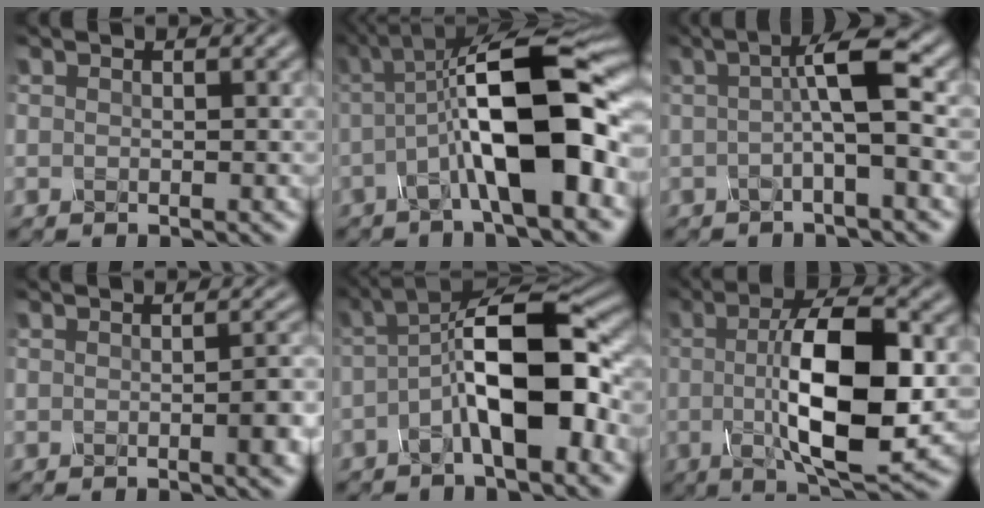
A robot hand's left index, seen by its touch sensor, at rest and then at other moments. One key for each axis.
{"total": 11.8, "fx": -1.8, "fy": 3.2, "fz": 11.2, "tx": -0.180, "ty": 0.019, "tz": -0.037}
{"total": 4.5, "fx": 0.1, "fy": 0.6, "fz": 4.5, "tx": -0.071, "ty": 0.010, "tz": -0.006}
{"total": 2.6, "fx": -0.6, "fy": 0.6, "fz": 2.4, "tx": -0.032, "ty": 0.001, "tz": -0.009}
{"total": 10.0, "fx": -2.0, "fy": 3.3, "fz": 9.2, "tx": -0.156, "ty": 0.025, "tz": -0.044}
{"total": 11.1, "fx": -0.1, "fy": 3.5, "fz": 10.5, "tx": -0.166, "ty": 0.001, "tz": -0.003}